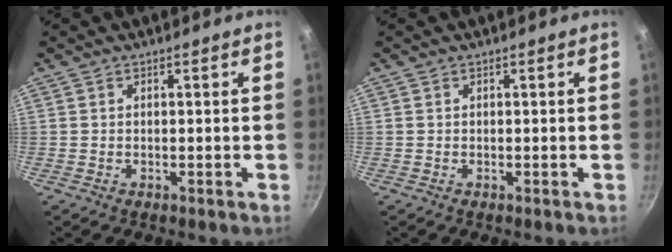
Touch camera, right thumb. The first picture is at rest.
{"total": 0.0}